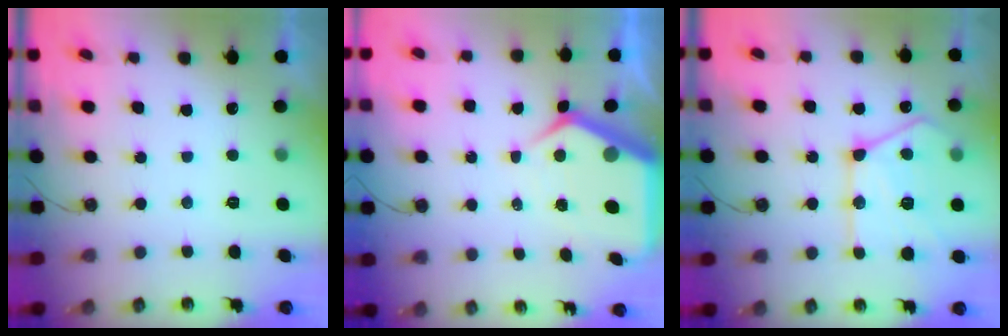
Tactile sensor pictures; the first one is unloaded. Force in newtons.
{"total": 8.8, "press": 8.8, "slide": 0.8}
{"total": 17.0, "press": 17.0, "slide": 1.0}